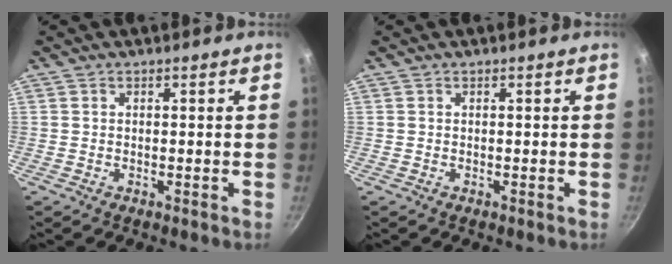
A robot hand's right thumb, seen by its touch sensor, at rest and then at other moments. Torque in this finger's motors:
{"motor_torque": [0.00, 0.00, -0.12, 0.35, 0.00]}